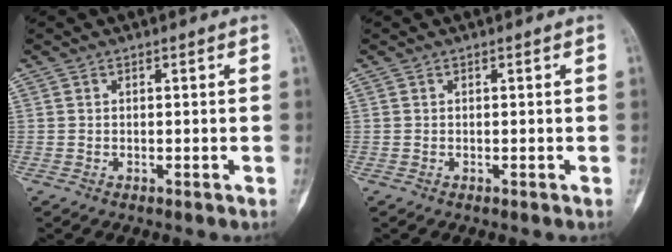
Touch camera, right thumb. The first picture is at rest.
{"total": 0.0}